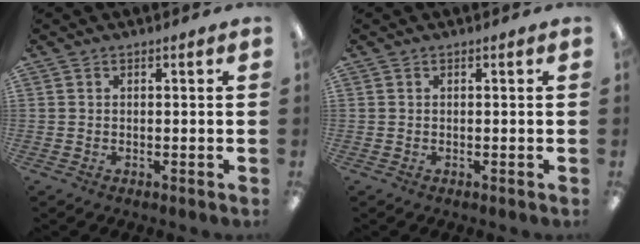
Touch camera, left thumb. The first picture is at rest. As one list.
[{"total": 0.0}]